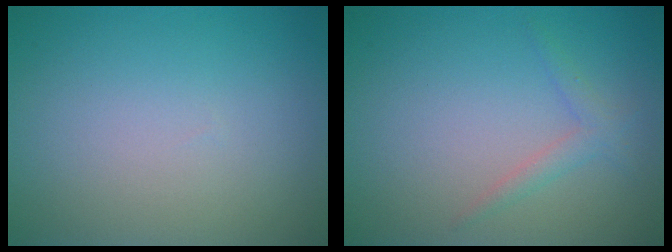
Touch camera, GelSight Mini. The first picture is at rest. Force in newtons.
{"total": 1.4, "press": 1.4, "slide": 0.1}